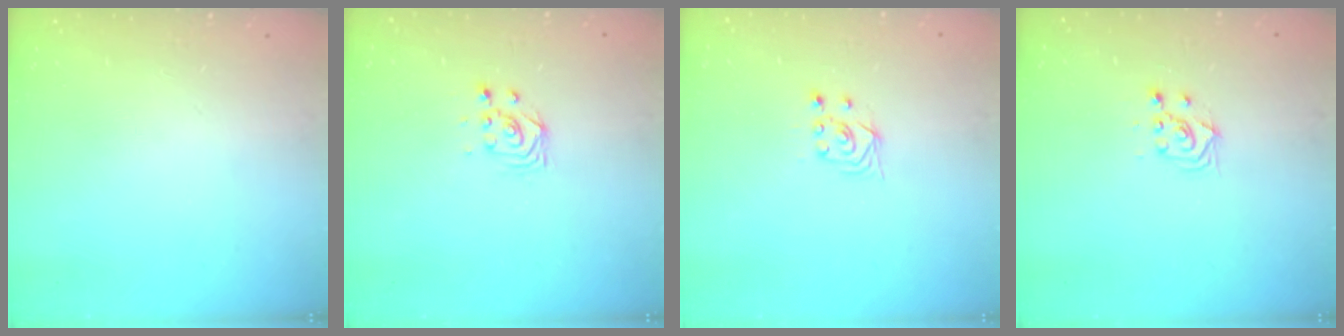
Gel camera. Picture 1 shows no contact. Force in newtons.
{"total": 2.9, "press": 2.9, "slide": 0.4}
{"total": 2.9, "press": 2.5, "slide": 1.4}
{"total": 4.6, "press": 4.5, "slide": 0.6}